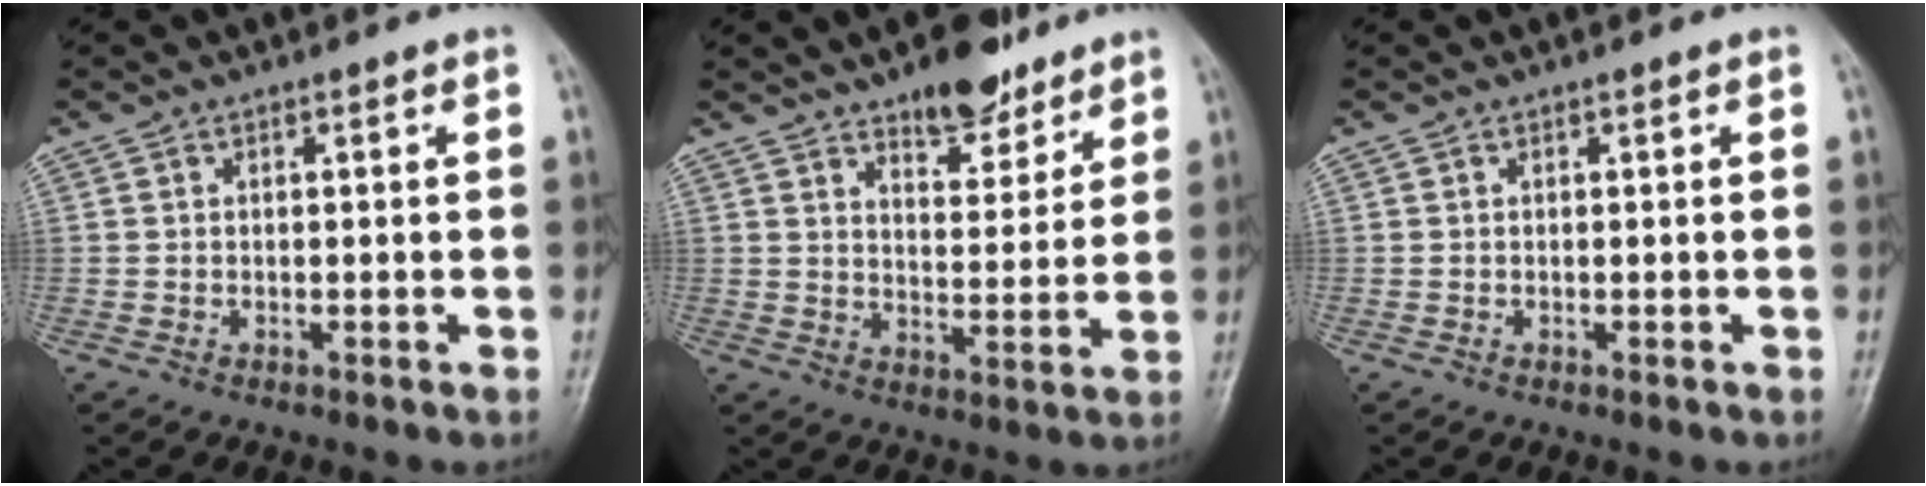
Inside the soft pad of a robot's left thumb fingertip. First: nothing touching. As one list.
[{"total": 9.7, "force": [7.3, 4.1, 5.0], "torque": [-0.043, -0.049, 0.114]}, {"total": 0.0}]